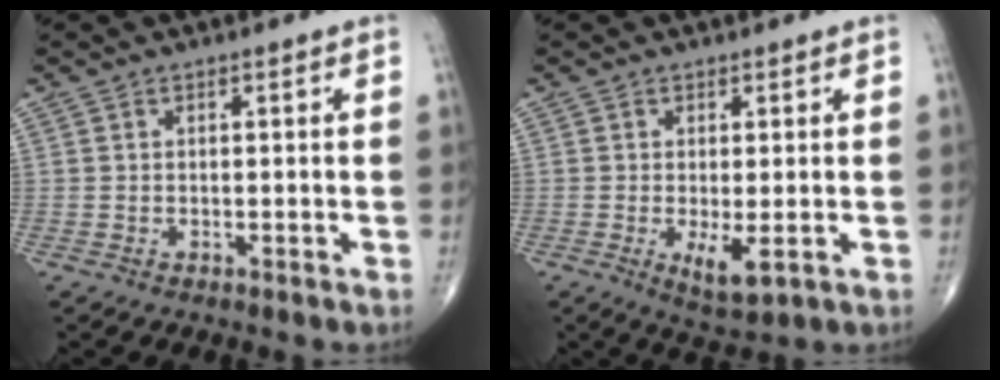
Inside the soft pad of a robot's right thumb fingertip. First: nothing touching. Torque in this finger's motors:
{"motor_torque": [-0.03, 0.48, -0.06, -0.09, 0.14]}